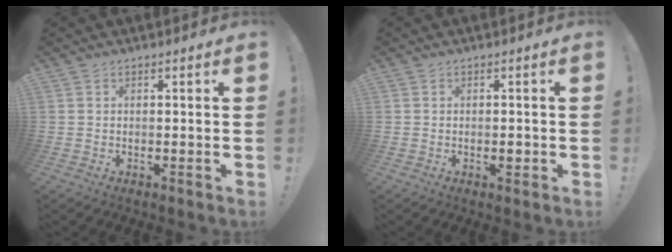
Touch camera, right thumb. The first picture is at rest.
{"total": 1.5, "force": [-0.4, 1.0, 1.1], "torque": [-0.007, 0.000, -0.009]}